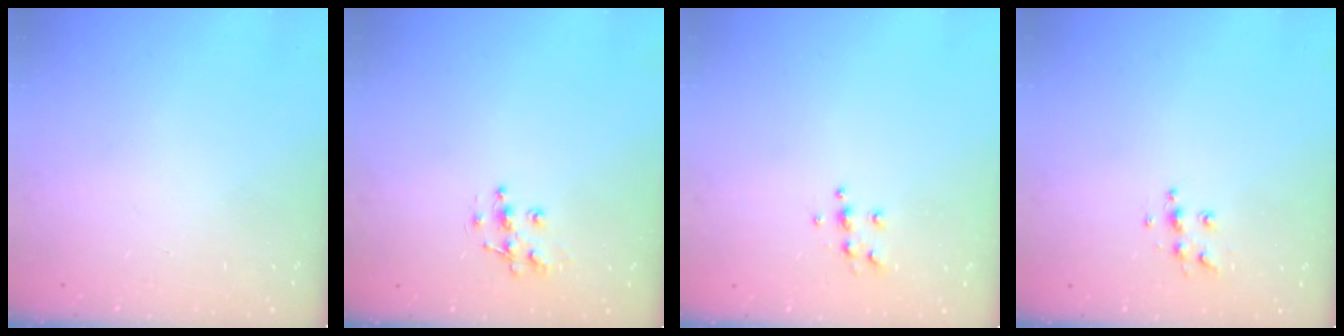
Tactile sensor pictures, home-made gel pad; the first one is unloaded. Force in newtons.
{"total": 8.5, "press": 8.4, "slide": 0.6}
{"total": 5.6, "press": 5.6, "slide": 0.6}
{"total": 6.6, "press": 6.5, "slide": 0.3}